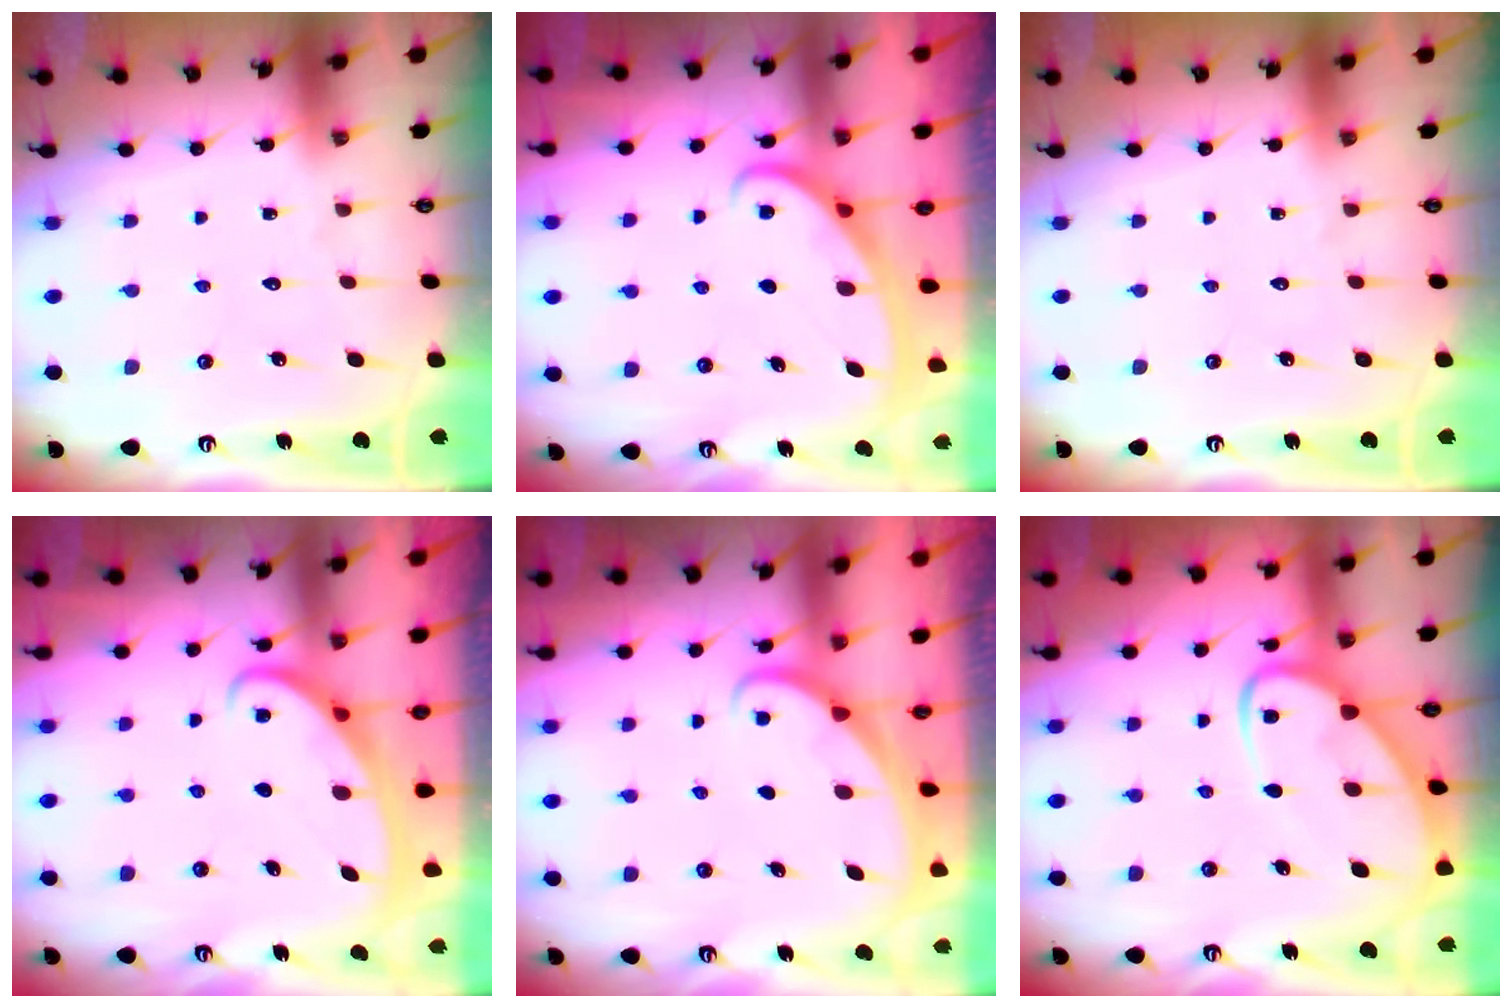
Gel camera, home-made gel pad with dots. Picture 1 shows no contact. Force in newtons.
{"total": 2.9, "press": 2.9, "slide": 0.3}
{"total": 0.0}
{"total": 2.7, "press": 2.7, "slide": 0.4}
{"total": 1.6, "press": 1.6, "slide": 0.1}
{"total": 8.6, "press": 8.6, "slide": 0.7}